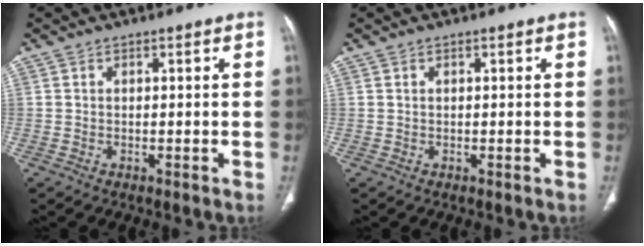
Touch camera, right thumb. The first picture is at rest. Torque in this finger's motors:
{"motor_torque": [-0.10, 0.10, -0.05, -0.04, 0.00]}